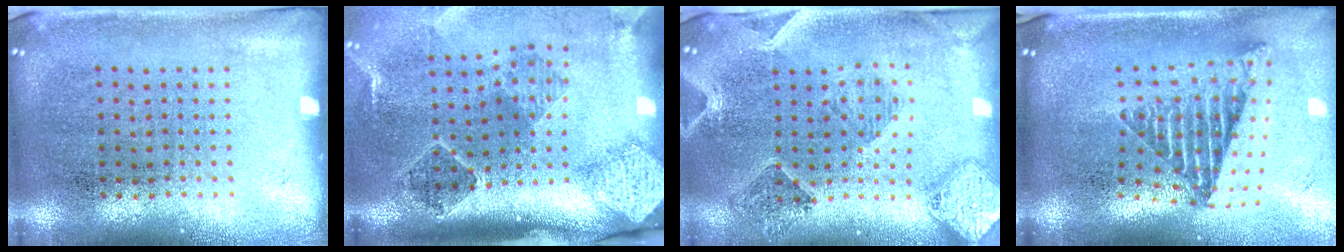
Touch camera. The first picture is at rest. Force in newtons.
{"total": 2.8, "press": 1.9, "slide": 2.1}
{"total": 1.5, "press": 1.4, "slide": 0.3}
{"total": 2.6, "press": 1.6, "slide": 2.0}